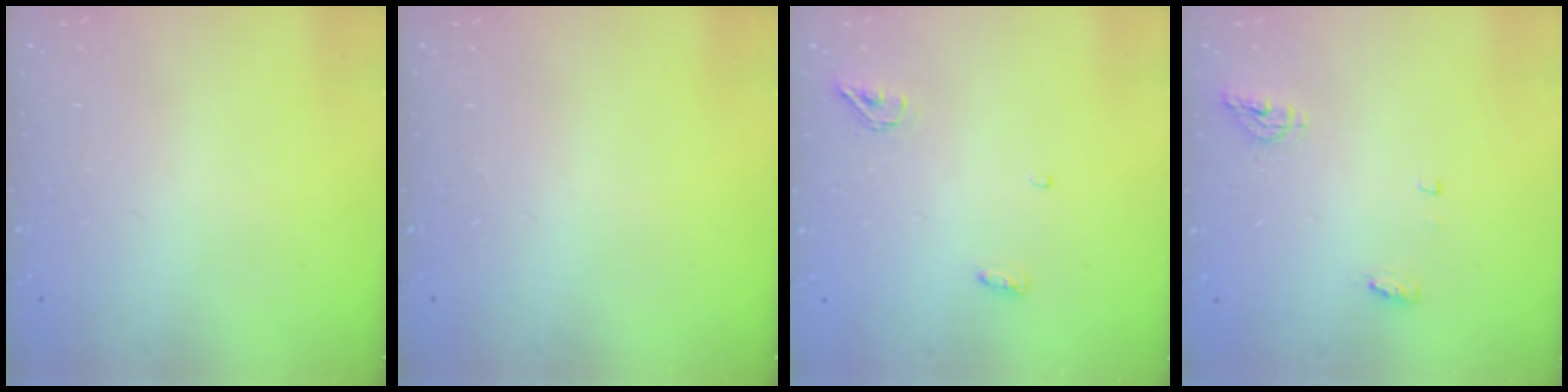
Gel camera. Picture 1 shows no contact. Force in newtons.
{"total": 0.0}
{"total": 6.3, "press": 5.0, "slide": 3.9}
{"total": 9.0, "press": 5.9, "slide": 6.9}